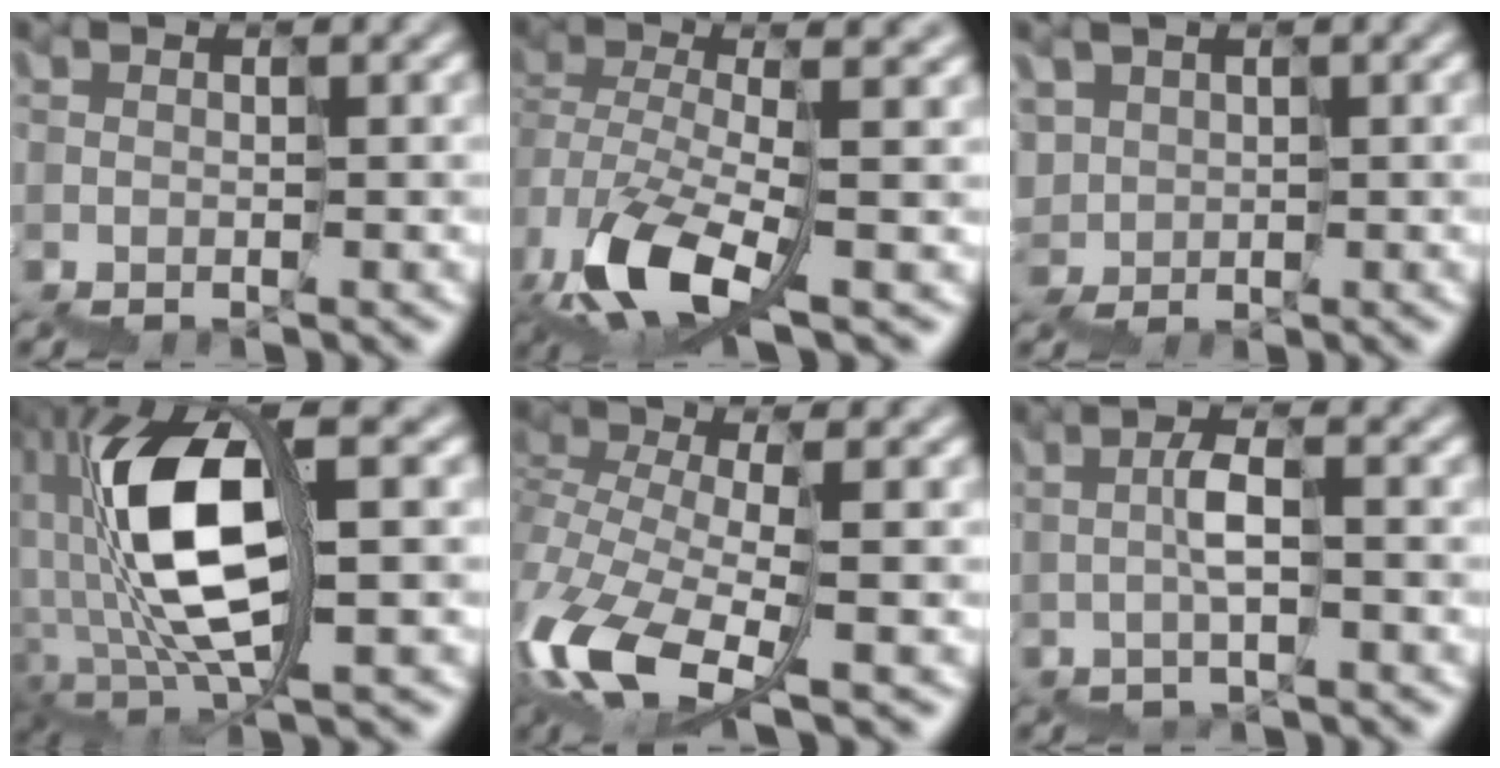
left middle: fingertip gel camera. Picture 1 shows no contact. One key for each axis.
{"total": 7.8, "fx": -1.5, "fy": 2.9, "fz": 7.1, "tx": -0.169, "ty": -0.010, "tz": -0.021}
{"total": 4.4, "fx": 2.2, "fy": 3.8, "fz": 0.6, "tx": -0.015, "ty": 0.033, "tz": 0.000}
{"total": 9.7, "fx": 0.6, "fy": 2.8, "fz": 9.2, "tx": -0.193, "ty": 0.019, "tz": 0.011}
{"total": 7.7, "fx": -3.1, "fy": 2.8, "fz": 6.4, "tx": -0.165, "ty": -0.014, "tz": -0.059}
{"total": 1.9, "fx": 1.2, "fy": -1.2, "fz": 0.8, "tx": -0.024, "ty": 0.010, "tz": 0.027}